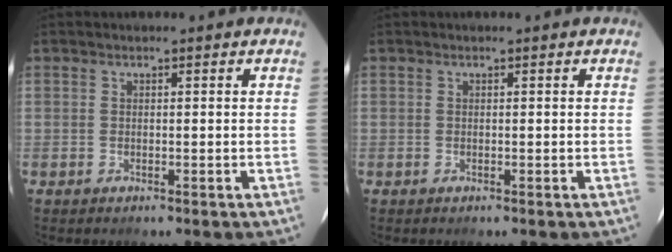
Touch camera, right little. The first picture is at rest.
{"total": 0.0}